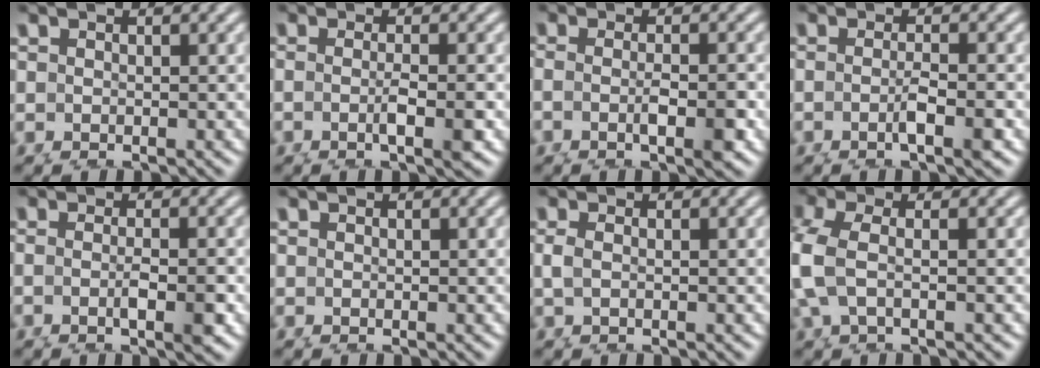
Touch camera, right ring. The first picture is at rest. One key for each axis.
{"total": 2.1, "fx": -0.1, "fy": 0.1, "fz": 2.1, "tx": -0.038, "ty": -0.011, "tz": 0.004}
{"total": 3.1, "fx": -0.3, "fy": 1.4, "fz": 2.8, "tx": -0.061, "ty": -0.018, "tz": 0.004}
{"total": 1.8, "fx": -0.3, "fy": -0.2, "fz": 1.8, "tx": -0.031, "ty": -0.010, "tz": 0.001}
{"total": 2.2, "fx": -0.2, "fy": 0.4, "fz": 2.2, "tx": -0.040, "ty": -0.010, "tz": 0.003}
{"total": 0.0}
{"total": 1.2, "fx": 0.5, "fy": 0.2, "fz": 1.1, "tx": -0.025, "ty": -0.006, "tz": 0.015}
{"total": 4.6, "fx": 1.3, "fy": 3.1, "fz": 3.2, "tx": -0.094, "ty": -0.005, "tz": 0.022}